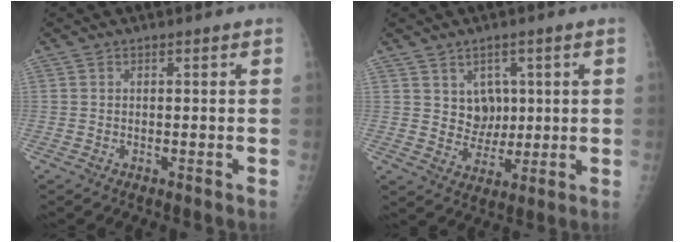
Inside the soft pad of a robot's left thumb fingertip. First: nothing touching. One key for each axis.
{"total": 5.8, "fx": 1.7, "fy": 4.8, "fz": 2.7, "tx": -0.009, "ty": -0.013, "tz": 0.036}